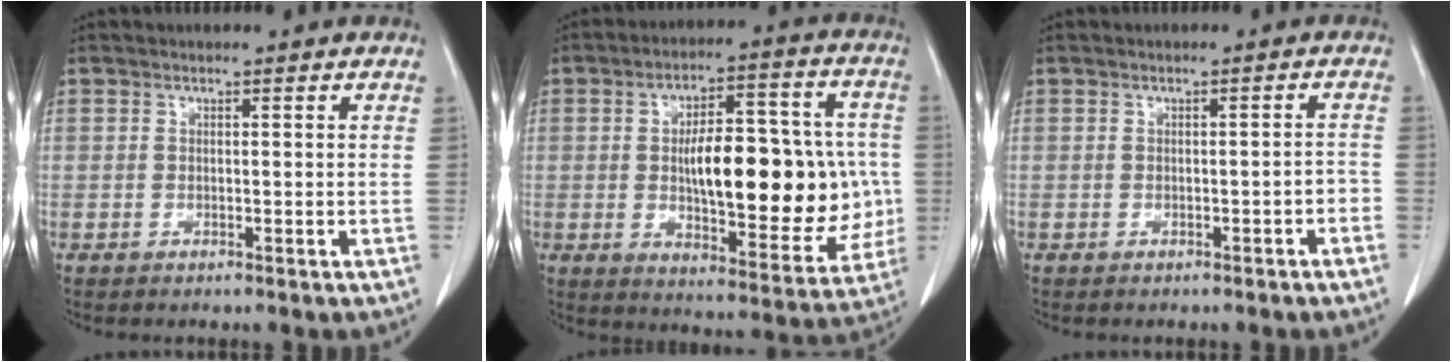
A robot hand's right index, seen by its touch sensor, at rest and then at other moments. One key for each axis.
{"total": 19.9, "fx": -0.5, "fy": 7.5, "fz": 18.4, "tx": -0.264, "ty": 0.022, "tz": 0.004}
{"total": 1.6, "fx": -1.0, "fy": 0.4, "fz": 1.2, "tx": -0.015, "ty": 0.002, "tz": -0.011}